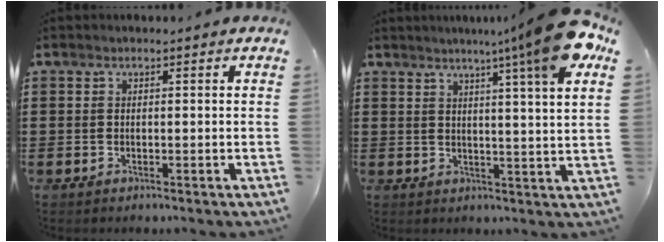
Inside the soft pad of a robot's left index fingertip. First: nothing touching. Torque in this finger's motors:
{"motor_torque": [1.07, -1.07, 0.69, 0.18]}